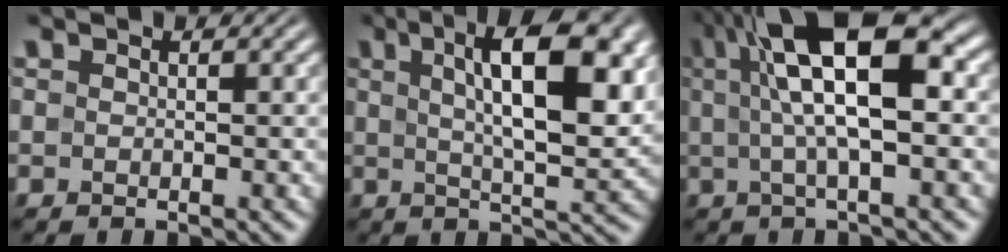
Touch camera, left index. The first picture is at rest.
{"total": 11.2, "force": [3.4, 3.5, 10.0], "torque": [-0.141, 0.002, 0.052]}
{"total": 10.9, "force": [2.4, 3.4, 10.1], "torque": [-0.163, 0.023, 0.034]}